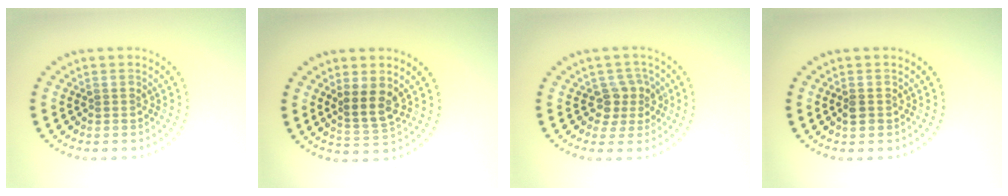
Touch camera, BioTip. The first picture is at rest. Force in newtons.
{"total": 2.8, "press": 2.5, "slide": 1.3}
{"total": 2.5, "press": 2.0, "slide": 1.5}
{"total": 1.1, "press": 1.1, "slide": 0.2}